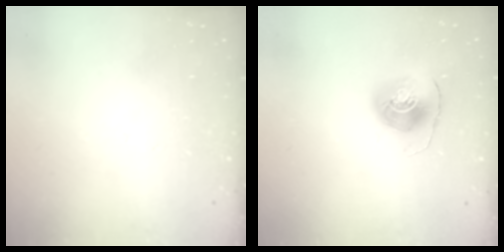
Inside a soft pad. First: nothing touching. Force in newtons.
{"total": 8.8, "press": 8.7, "slide": 0.7}